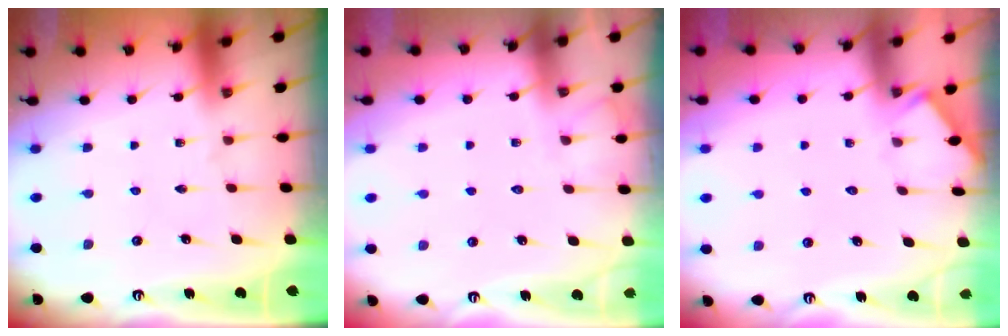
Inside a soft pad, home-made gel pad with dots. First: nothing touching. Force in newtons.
{"total": 4.5, "press": 4.5, "slide": 0.5}
{"total": 2.4, "press": 2.4, "slide": 0.3}